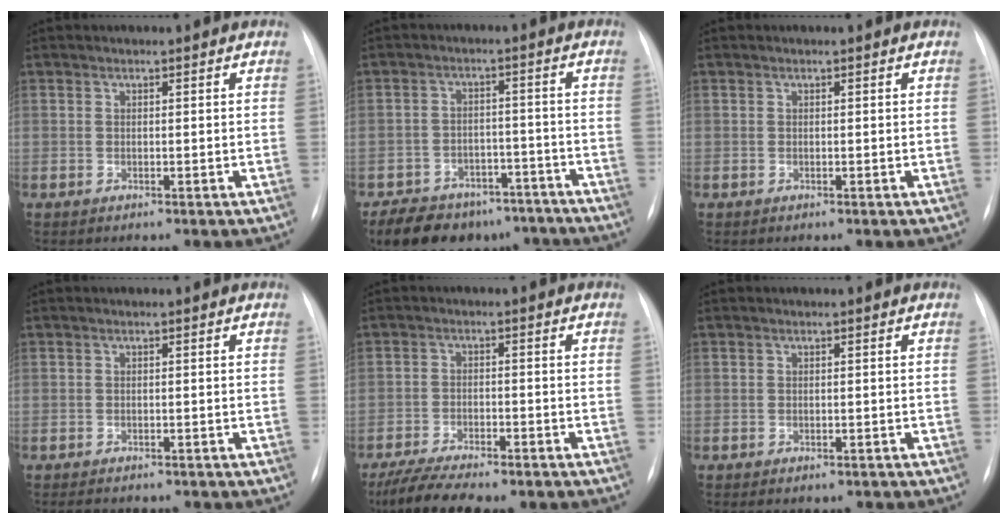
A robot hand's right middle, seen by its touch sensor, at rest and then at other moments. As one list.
[{"total": 15.7, "force": [-12.3, 8.2, 5.3], "torque": [-0.086, 0.012, -0.163]}, {"total": 0.0}, {"total": 5.7, "force": [-4.9, 1.8, 2.2], "torque": [-0.030, 0.001, -0.058]}, {"total": 11.4, "force": [-9.4, 2.7, 5.9], "torque": [-0.096, -0.006, -0.142]}, {"total": 3.3, "force": [-2.8, 1.4, 1.2], "torque": [-0.013, 0.002, -0.029]}]